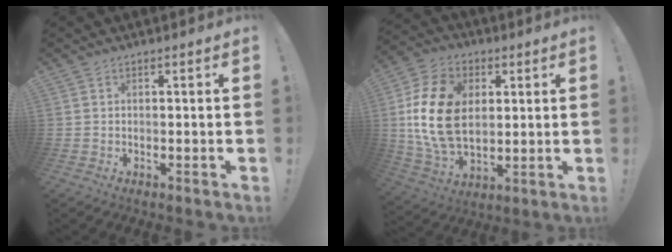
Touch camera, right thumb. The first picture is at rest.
{"total": 20.1, "force": [2.6, 14.2, 14.0], "torque": [-0.264, 0.001, 0.050]}